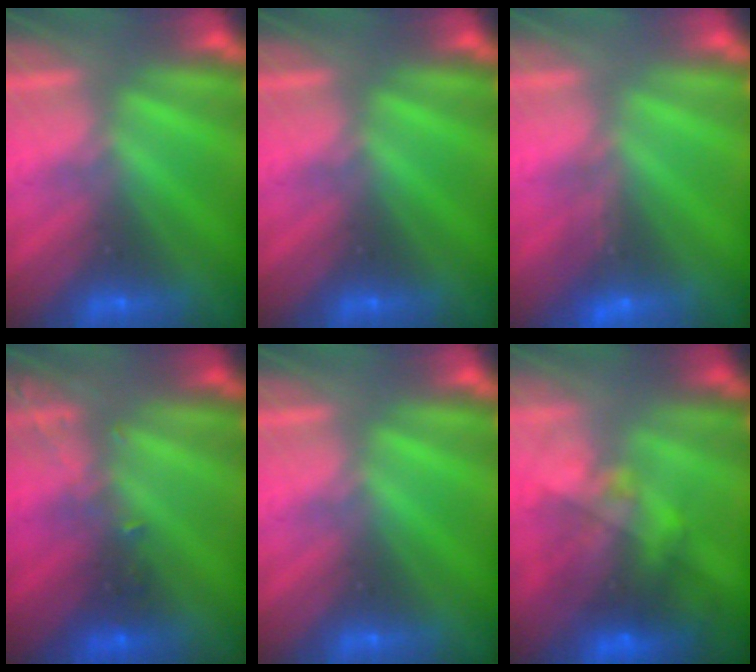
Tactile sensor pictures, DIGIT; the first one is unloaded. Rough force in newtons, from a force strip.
{"total": 0.0}
{"total": 1.1}
{"total": 2.8}
{"total": 0.0}
{"total": 7.8}